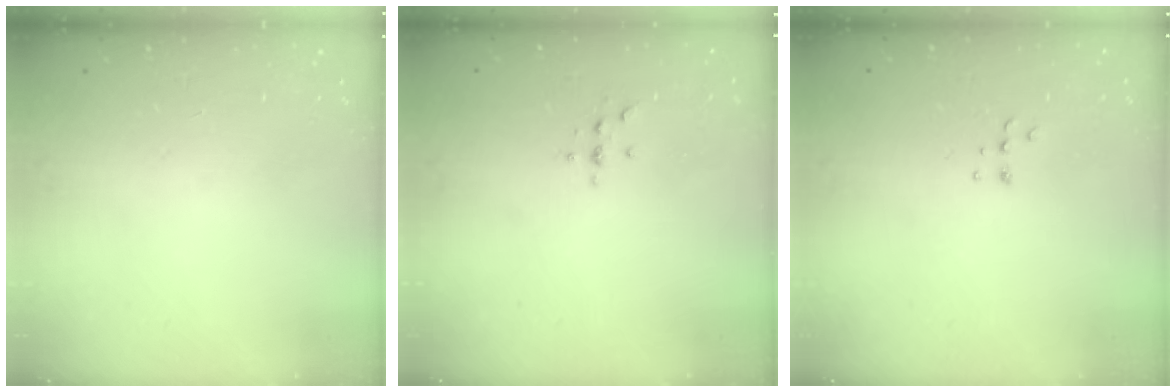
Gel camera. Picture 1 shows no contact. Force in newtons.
{"total": 2.3, "press": 2.2, "slide": 0.2}
{"total": 4.4, "press": 4.4, "slide": 0.5}